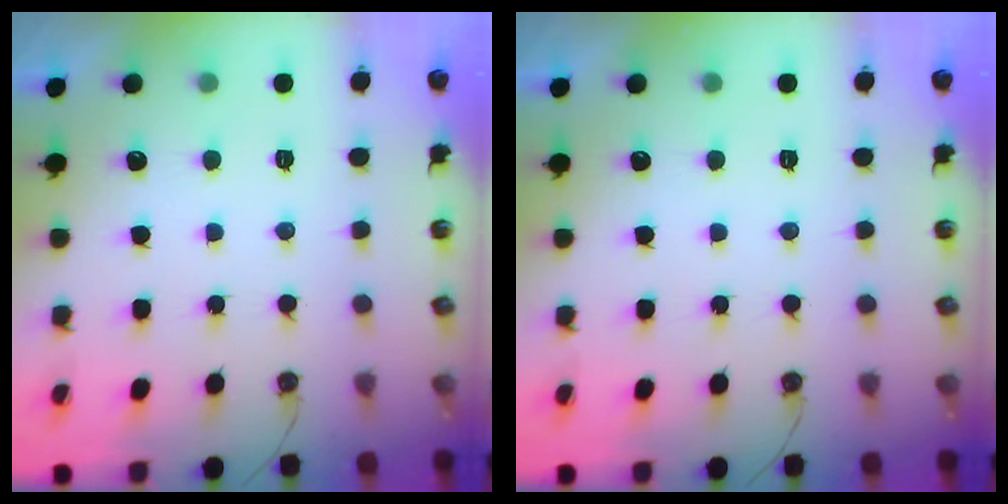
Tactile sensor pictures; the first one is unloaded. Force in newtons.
{"total": 0.0}